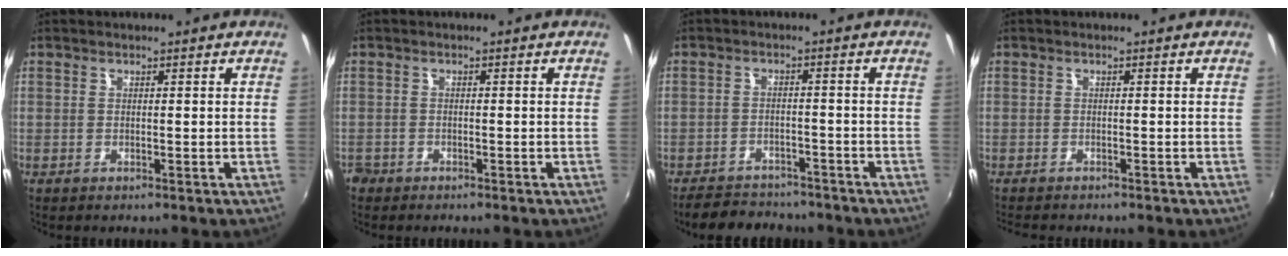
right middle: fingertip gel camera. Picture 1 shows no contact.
{"total": 2.1, "force": [-1.6, 1.3, 0.3], "torque": [-0.014, -0.002, -0.033]}
{"total": 8.8, "force": [-7.5, 3.9, 2.4], "torque": [-0.069, 0.009, -0.108]}
{"total": 3.1, "force": [-2.8, 0.6, 1.1], "torque": [-0.027, -0.017, -0.048]}